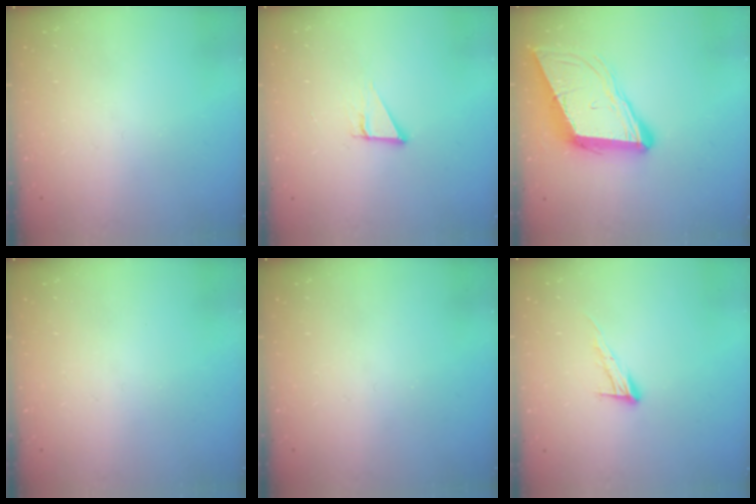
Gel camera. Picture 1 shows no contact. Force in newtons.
{"total": 3.1, "press": 2.4, "slide": 1.9}
{"total": 12.0, "press": 11.5, "slide": 3.7}
{"total": 0.0}
{"total": 0.0}
{"total": 8.8, "press": 8.7, "slide": 0.2}